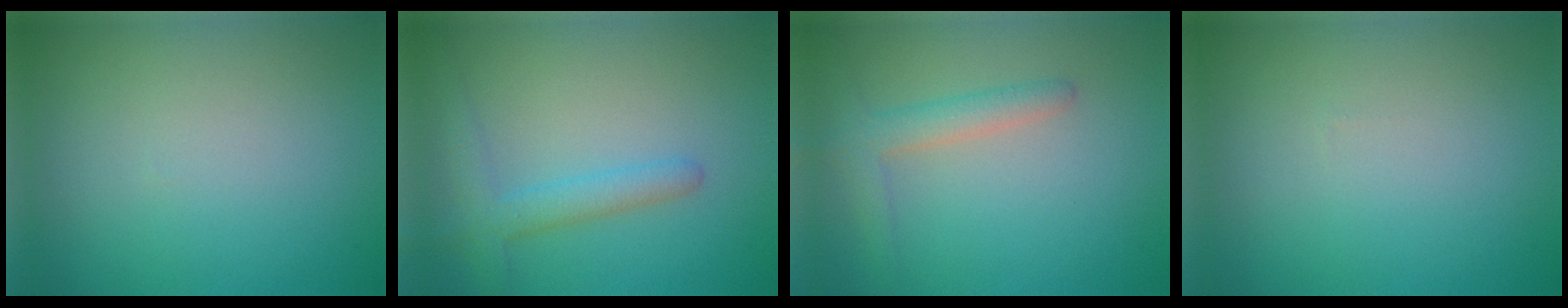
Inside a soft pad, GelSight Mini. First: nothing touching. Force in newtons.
{"total": 2.9, "press": 2.9, "slide": 0.1}
{"total": 2.6, "press": 2.6, "slide": 0.2}
{"total": 0.0}